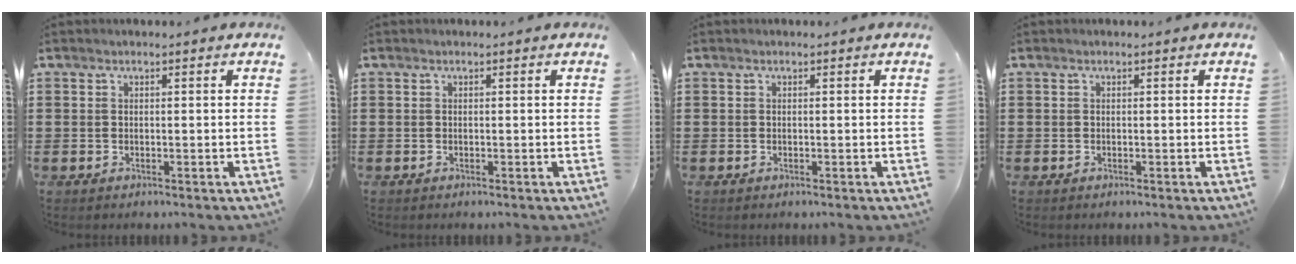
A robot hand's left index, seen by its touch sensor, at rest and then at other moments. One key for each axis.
{"total": 0.0}
{"total": 0.0}
{"total": 0.0}